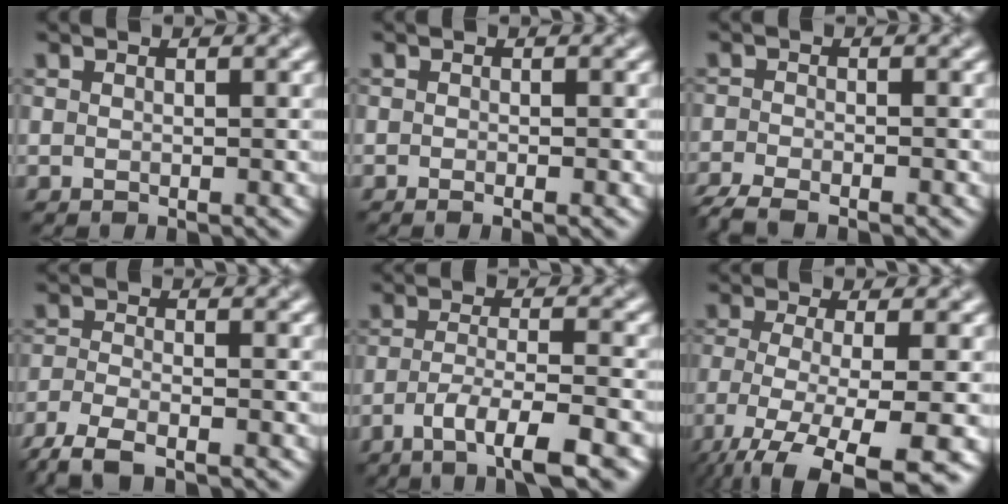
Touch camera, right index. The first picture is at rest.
{"total": 0.6, "force": [-0.4, -0.2, 0.4], "torque": [-0.005, -0.003, -0.006]}
{"total": 3.3, "force": [-2.8, 0.5, 1.6], "torque": [-0.036, -0.011, -0.065]}
{"total": 4.1, "force": [-3.4, 0.8, 2.1], "torque": [-0.047, -0.012, -0.077]}
{"total": 6.4, "force": [-3.9, 1.2, 5.0], "torque": [-0.081, 0.001, -0.066]}
{"total": 12.0, "force": [-7.8, 3.6, 8.3], "torque": [-0.166, -0.054, -0.110]}